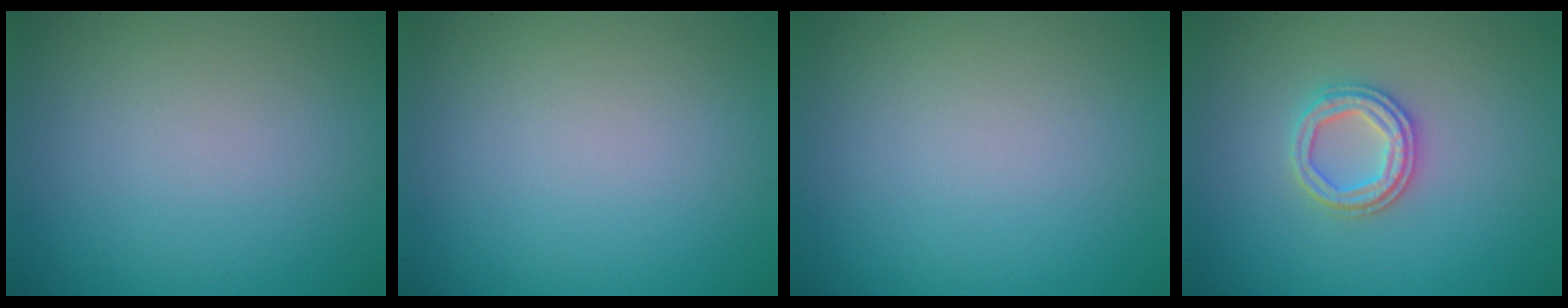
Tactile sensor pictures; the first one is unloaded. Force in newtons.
{"total": 0.0}
{"total": 0.0}
{"total": 2.8, "press": 2.6, "slide": 1.0}